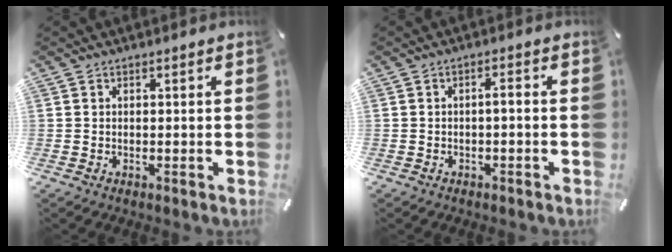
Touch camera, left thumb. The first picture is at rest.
{"total": 2.1, "force": [-0.9, 0.5, 1.8], "torque": [-0.033, 0.006, -0.019]}